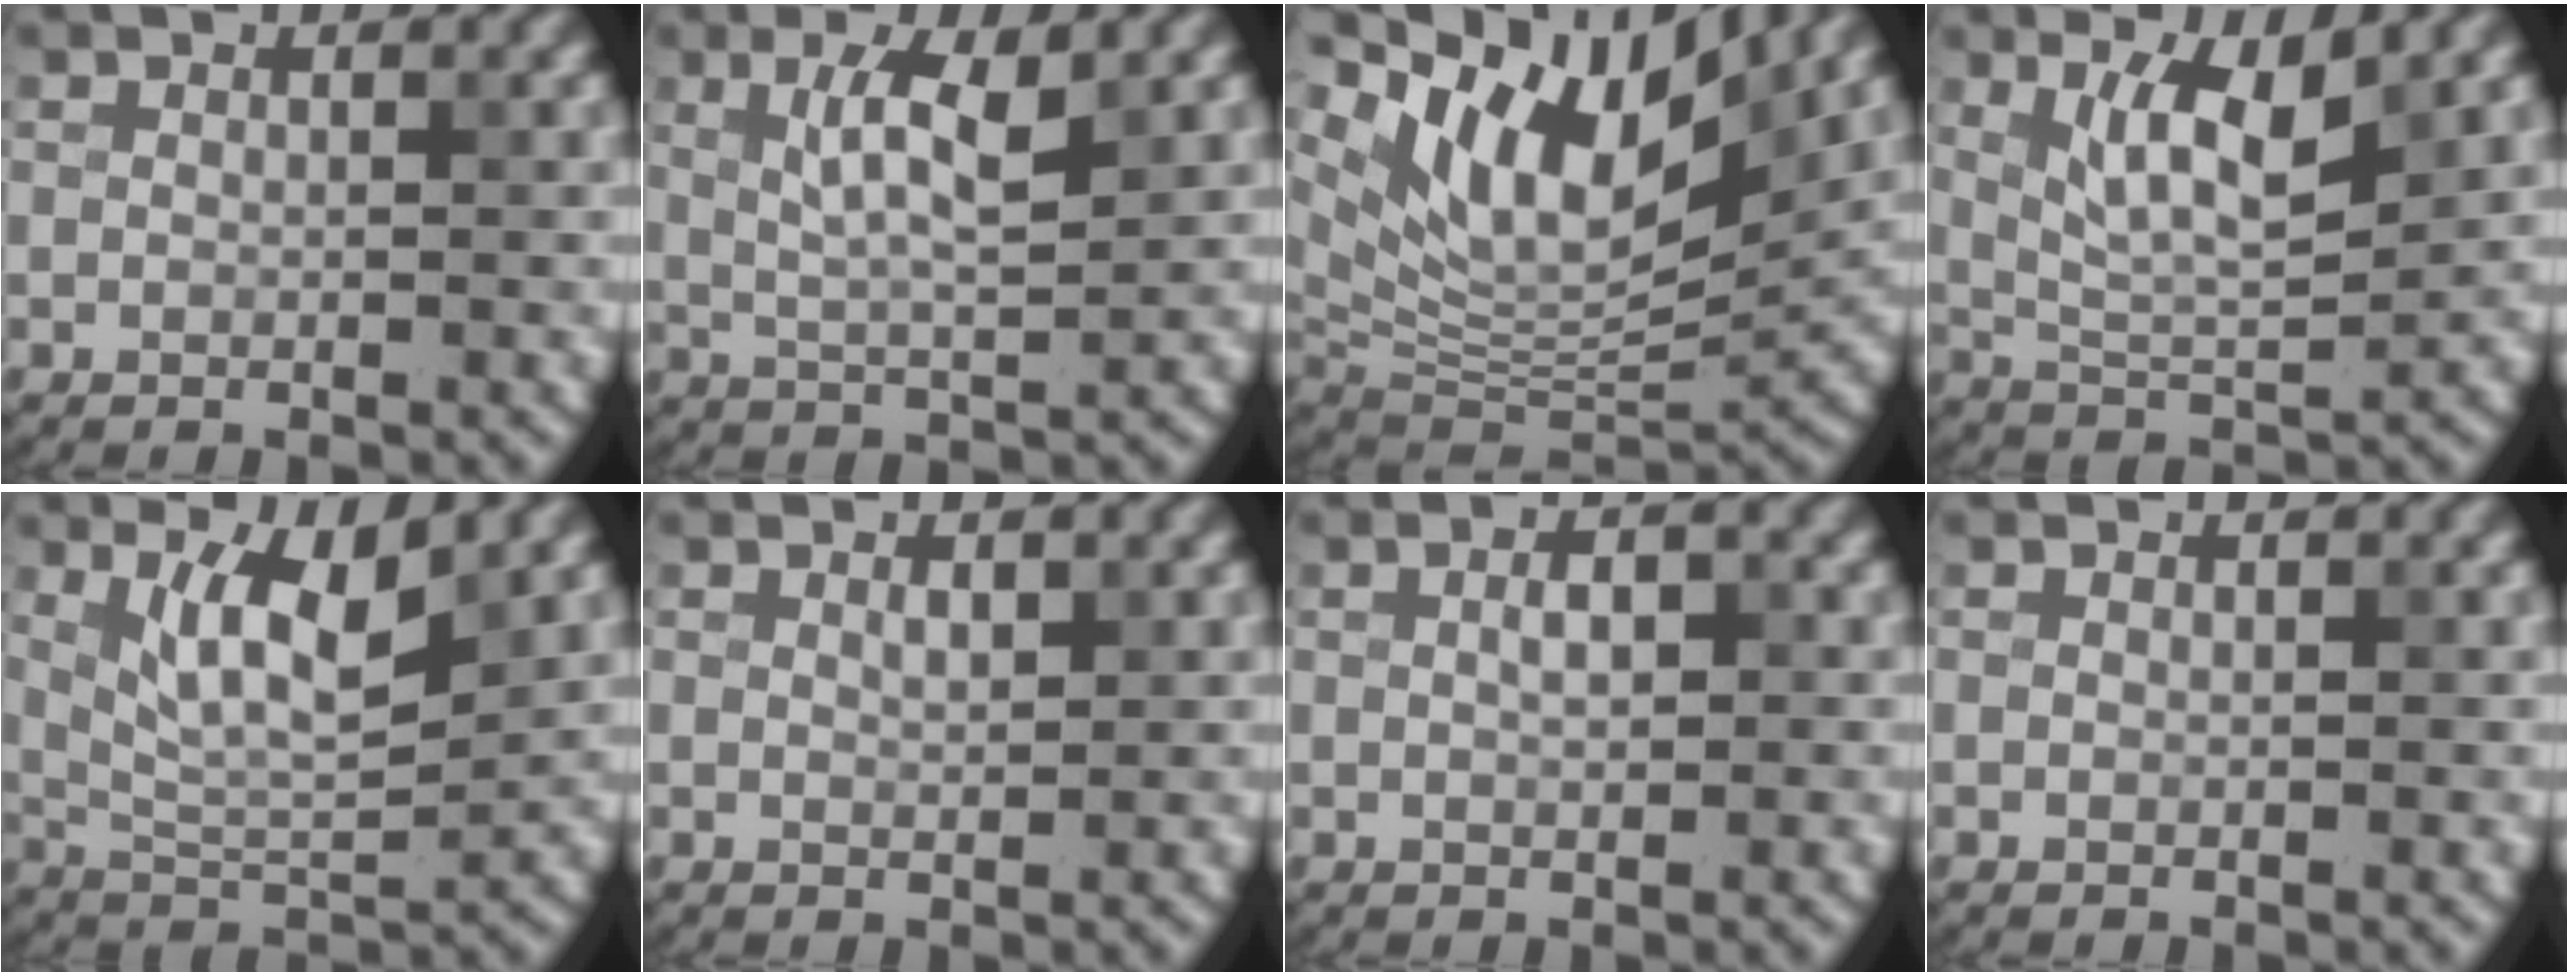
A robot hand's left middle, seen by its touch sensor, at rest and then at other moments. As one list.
[{"total": 4.3, "force": [1.5, 1.0, 3.9], "torque": [-0.077, 0.000, 0.028]}, {"total": 12.0, "force": [6.9, 4.5, 8.7], "torque": [-0.148, 0.002, 0.130]}, {"total": 5.1, "force": [2.2, 1.4, 4.4], "torque": [-0.088, -0.006, 0.043]}, {"total": 5.7, "force": [2.5, 1.7, 4.8], "torque": [-0.094, -0.008, 0.049]}, {"total": 0.9, "force": [0.5, 0.3, 0.7], "torque": [-0.015, -0.001, 0.010]}, {"total": 1.8, "force": [0.2, 0.8, 1.6], "torque": [-0.031, 0.004, 0.004]}, {"total": 0.0}]